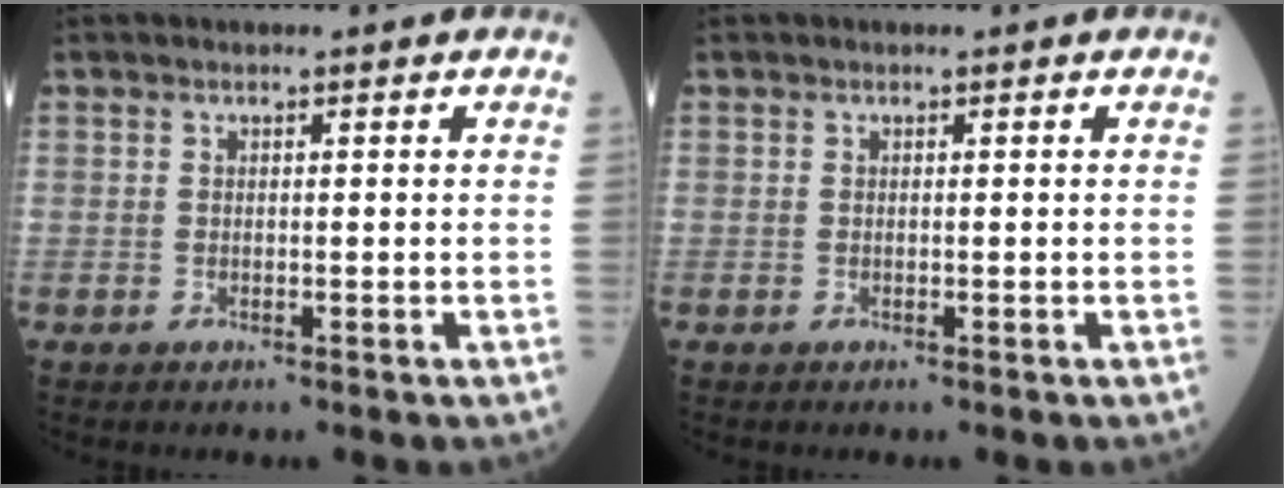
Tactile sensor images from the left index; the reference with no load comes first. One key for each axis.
{"total": 0.0}